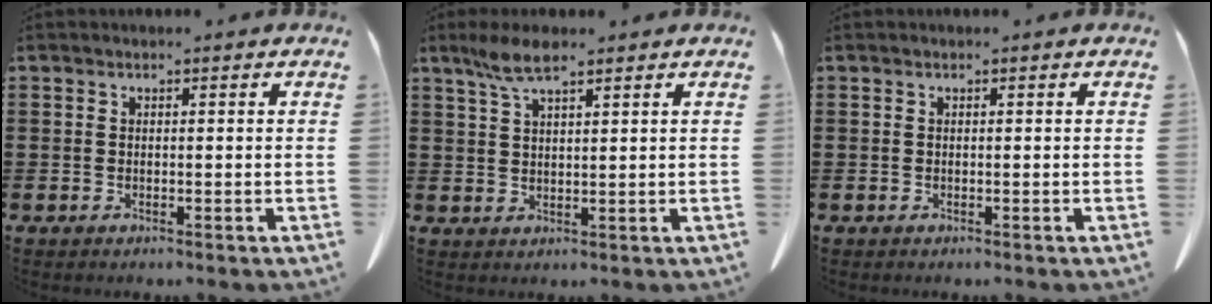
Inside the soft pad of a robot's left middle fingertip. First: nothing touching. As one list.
[{"total": 5.0, "force": [3.2, 1.2, 3.6], "torque": [-0.078, 0.003, 0.058]}, {"total": 0.0}]